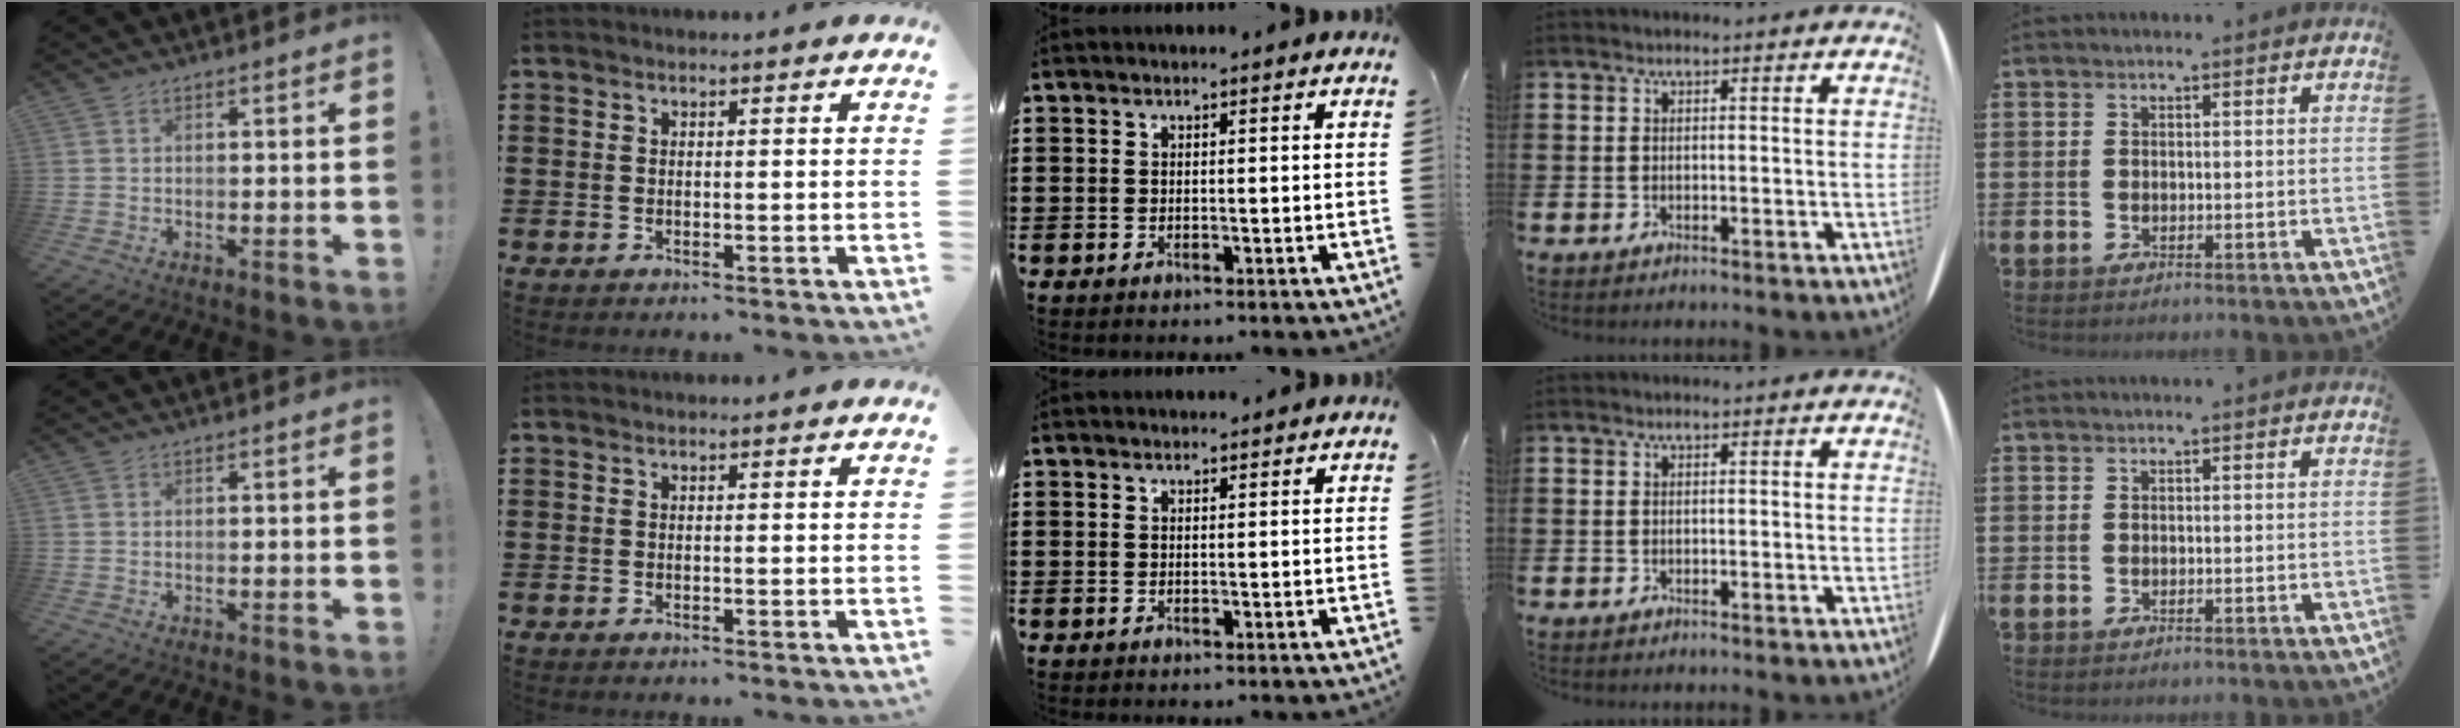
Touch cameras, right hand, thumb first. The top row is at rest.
{"middle": {"total": 0.6, "force": [0.6, 0.2, 0.0], "torque": [0.006, -0.003, 0.009]}}